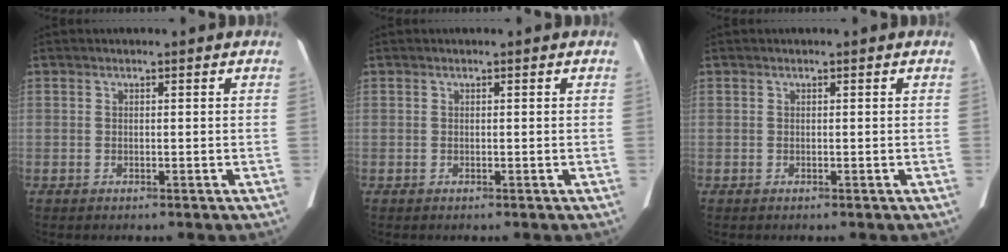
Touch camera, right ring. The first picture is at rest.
{"total": 0.0}
{"total": 0.0}